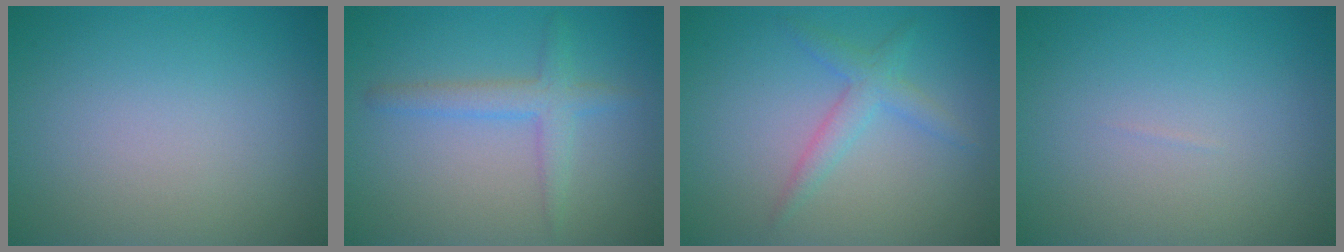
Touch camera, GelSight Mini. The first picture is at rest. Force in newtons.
{"total": 2.6, "press": 2.6, "slide": 0.1}
{"total": 2.2, "press": 2.2, "slide": 0.1}
{"total": 0.0}